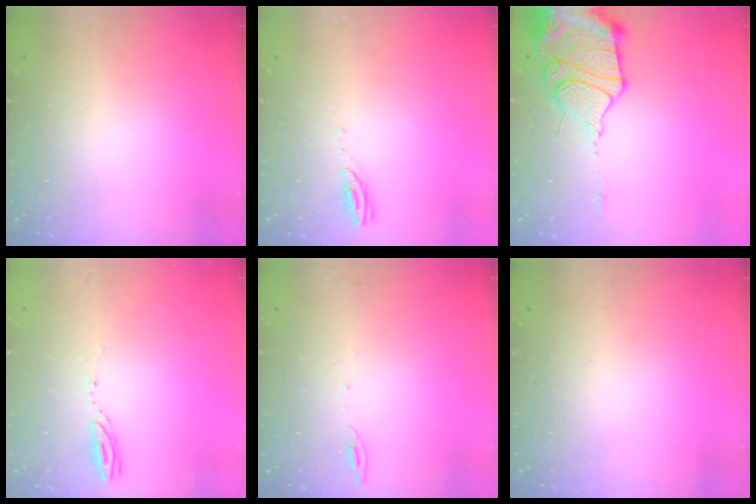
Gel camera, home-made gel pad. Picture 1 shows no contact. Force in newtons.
{"total": 2.9, "press": 2.8, "slide": 0.4}
{"total": 16.7, "press": 16.3, "slide": 3.4}
{"total": 3.3, "press": 3.3, "slide": 0.4}
{"total": 5.6, "press": 5.5, "slide": 0.7}
{"total": 0.0}